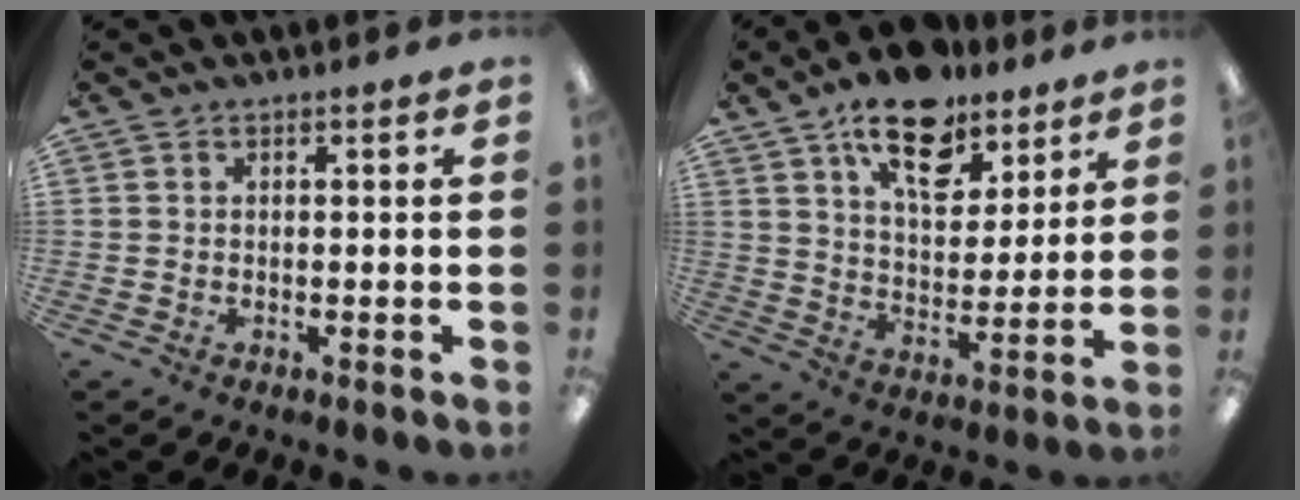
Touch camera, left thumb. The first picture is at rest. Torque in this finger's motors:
{"motor_torque": [0.26, 0.37, 1.65, -1.12, 0.33]}